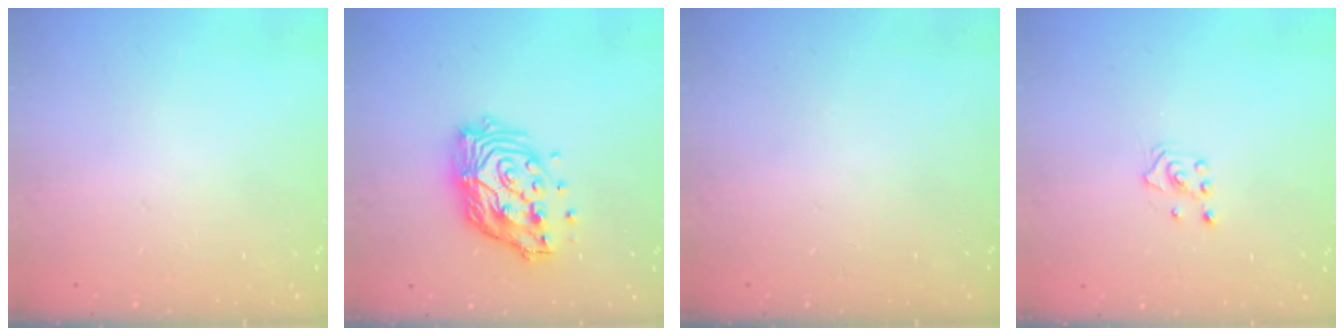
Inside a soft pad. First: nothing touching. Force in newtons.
{"total": 14.5, "press": 14.4, "slide": 1.2}
{"total": 0.0}
{"total": 2.4, "press": 2.2, "slide": 0.8}